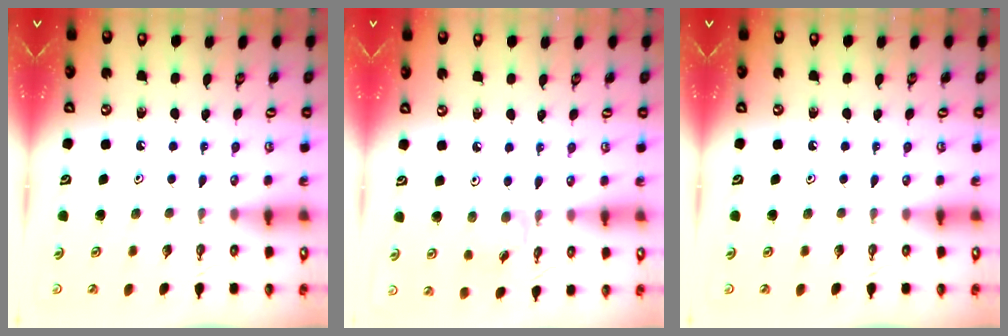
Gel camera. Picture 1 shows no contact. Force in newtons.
{"total": 1.9, "press": 1.9, "slide": 0.4}
{"total": 0.0}